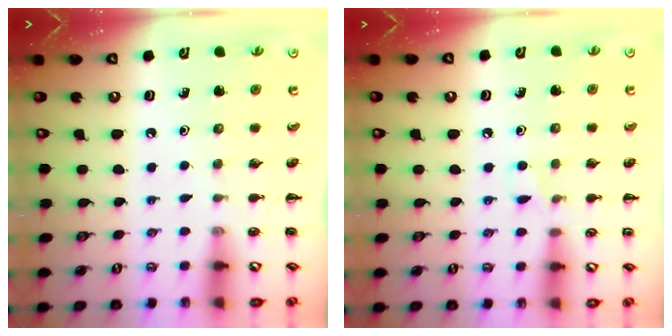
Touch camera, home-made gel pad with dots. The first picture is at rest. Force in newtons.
{"total": 4.0, "press": 3.8, "slide": 1.1}